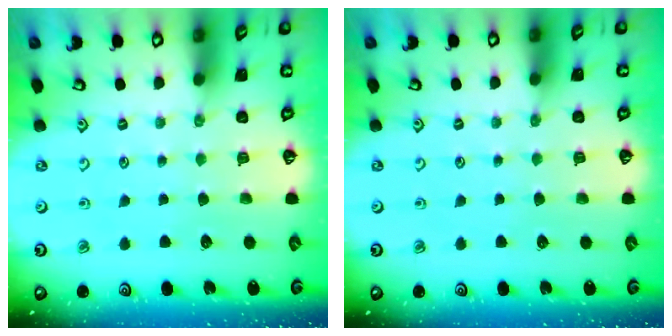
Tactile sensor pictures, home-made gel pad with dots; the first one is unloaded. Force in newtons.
{"total": 0.0}